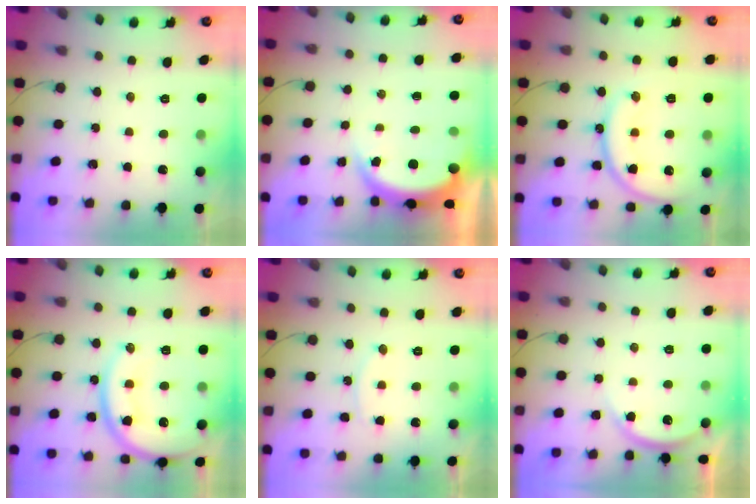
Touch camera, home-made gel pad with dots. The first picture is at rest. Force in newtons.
{"total": 5.0, "press": 4.9, "slide": 0.8}
{"total": 16.9, "press": 16.8, "slide": 1.7}
{"total": 17.5, "press": 17.4, "slide": 1.8}
{"total": 6.9, "press": 6.9, "slide": 0.7}
{"total": 3.0, "press": 2.9, "slide": 0.4}